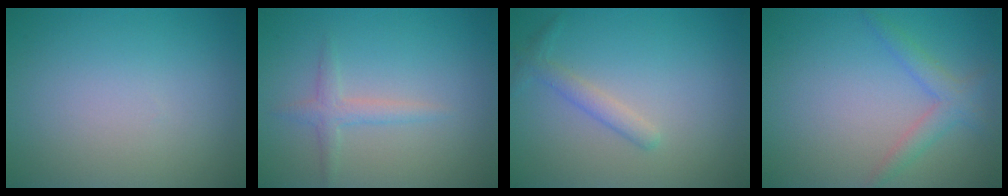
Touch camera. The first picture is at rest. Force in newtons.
{"total": 1.7, "press": 1.7, "slide": 0.1}
{"total": 1.7, "press": 1.7, "slide": 0.1}
{"total": 2.3, "press": 2.3, "slide": 0.1}